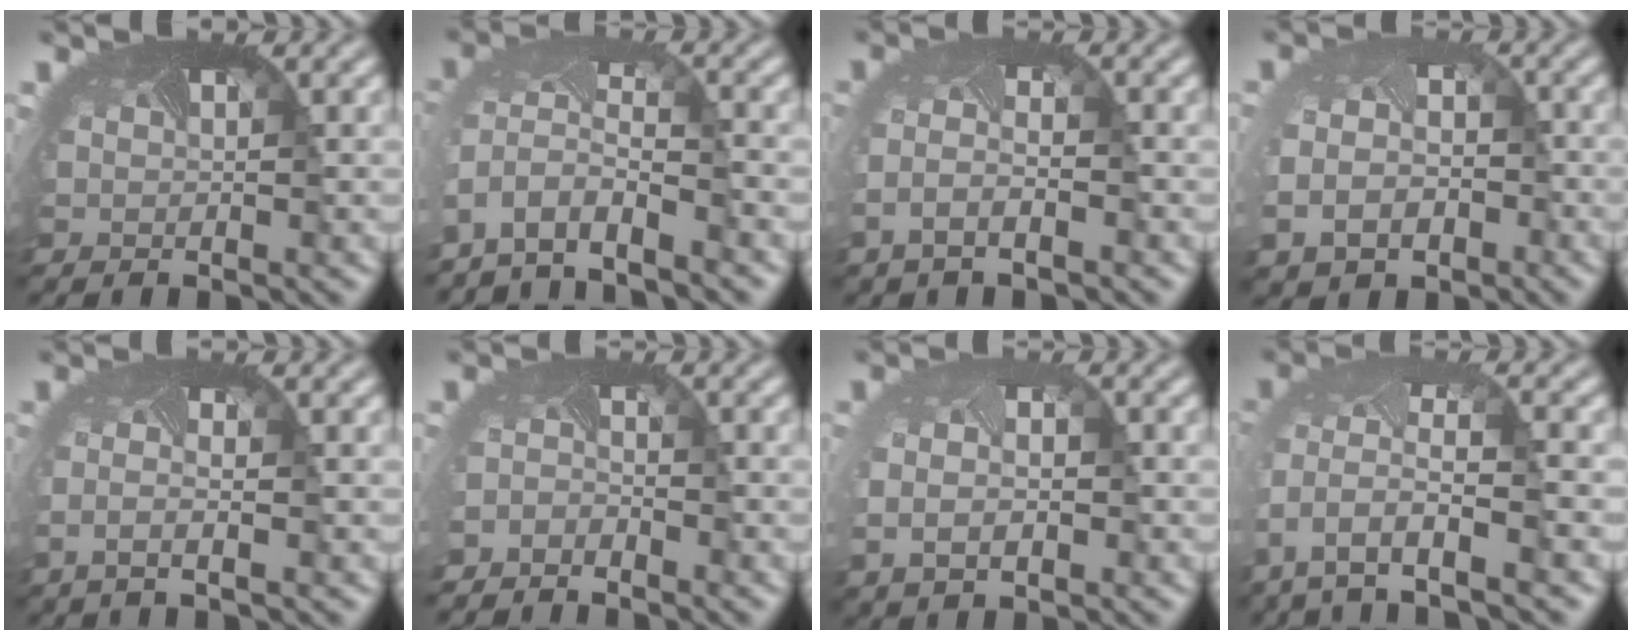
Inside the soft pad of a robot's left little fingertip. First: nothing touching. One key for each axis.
{"total": 5.2, "fx": -4.5, "fy": 1.5, "fz": 2.3, "tx": -0.064, "ty": -0.010, "tz": -0.083}
{"total": 2.3, "fx": -1.3, "fy": 0.8, "fz": 1.7, "tx": -0.054, "ty": -0.005, "tz": -0.031}
{"total": 5.9, "fx": -2.2, "fy": 4.6, "fz": 2.9, "tx": -0.066, "ty": -0.036, "tz": -0.022}
{"total": 1.8, "fx": -0.7, "fy": 0.5, "fz": 1.6, "tx": -0.042, "ty": -0.010, "tz": -0.021}
{"total": 2.8, "fx": -2.7, "fy": 0.4, "fz": -0.6, "tx": -0.008, "ty": -0.019, "tz": -0.054}
{"total": 4.6, "fx": -0.4, "fy": 3.1, "fz": 3.3, "tx": -0.079, "ty": -0.015, "tz": 0.002}
{"total": 7.1, "fx": -3.2, "fy": 3.1, "fz": 5.5, "tx": -0.150, "ty": -0.029, "tz": -0.048}